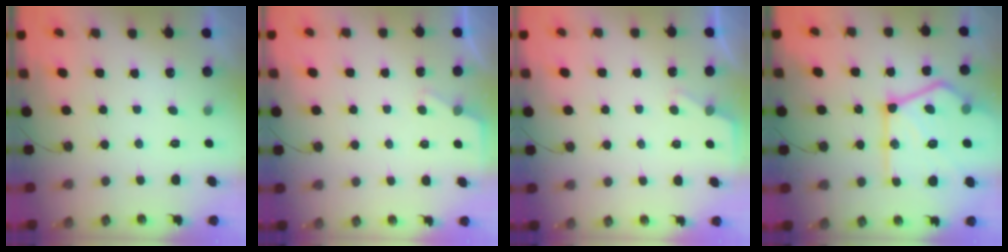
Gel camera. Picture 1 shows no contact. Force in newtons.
{"total": 2.3, "press": 2.3, "slide": 0.3}
{"total": 2.3, "press": 2.3, "slide": 0.3}
{"total": 26.3, "press": 26.1, "slide": 3.0}